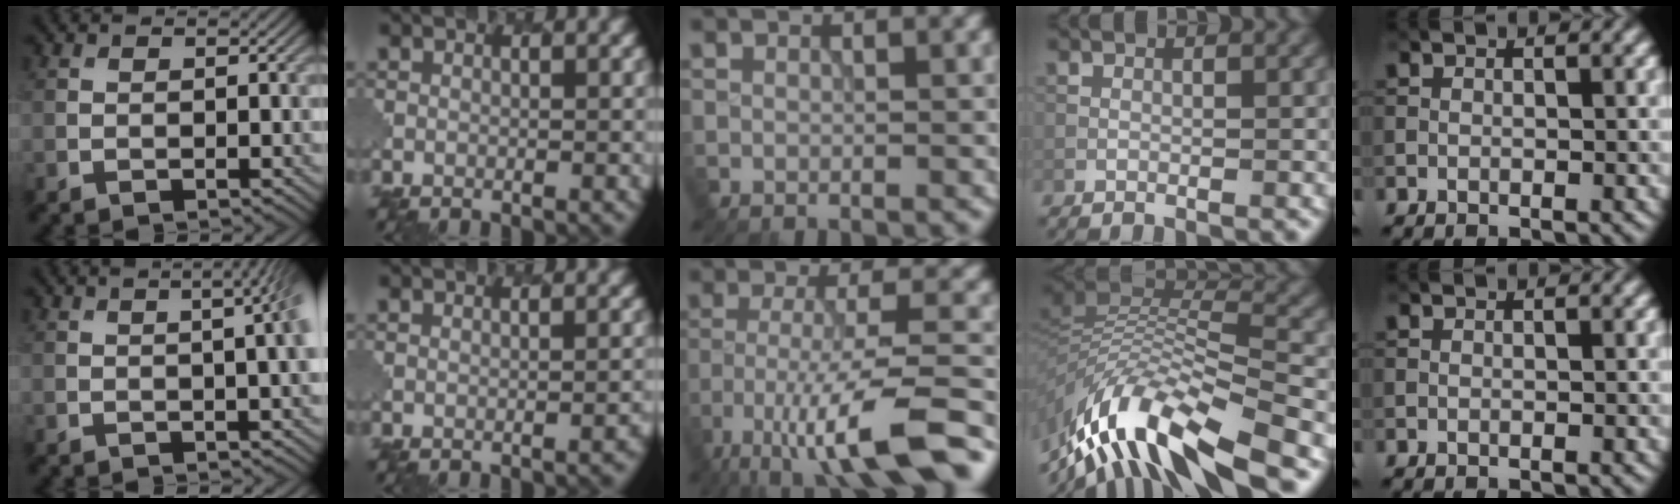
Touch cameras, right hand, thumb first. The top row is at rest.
{"thumb": {"total": 5.6, "force": [0.7, 1.5, 5.3], "torque": [-0.055, 0.022, 0.002]}, "index": {"total": 1.5, "force": [-0.9, 0.4, 1.0], "torque": [-0.003, 0.004, -0.013]}, "middle": {"total": 11.6, "force": [-7.4, 2.4, 8.6], "torque": [-0.151, 0.003, -0.124]}, "ring": {"total": 12.7, "force": [-8.0, 3.7, 9.1], "torque": [-0.187, 0.024, -0.145]}}